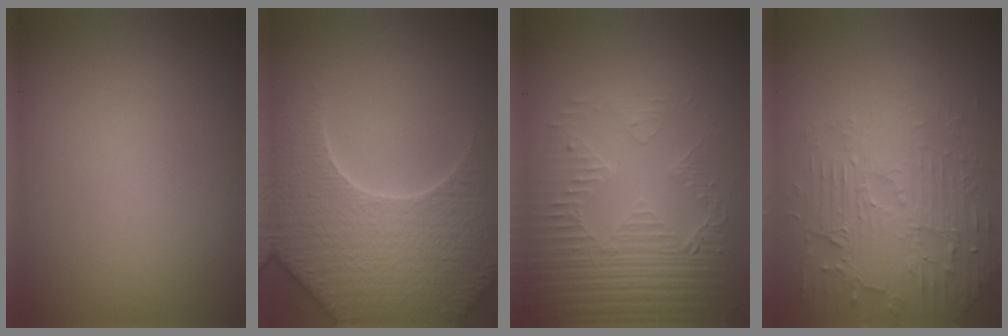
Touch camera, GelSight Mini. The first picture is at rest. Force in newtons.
{"total": 7.8, "press": 7.5, "slide": 2.0}
{"total": 5.1, "press": 3.5, "slide": 3.8}
{"total": 4.3, "press": 3.7, "slide": 2.1}